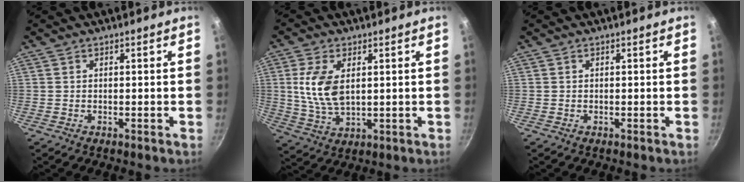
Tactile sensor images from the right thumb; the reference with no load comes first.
{"total": 9.8, "force": [1.8, 5.4, 7.9], "torque": [-0.158, -0.012, 0.040]}
{"total": 0.0}